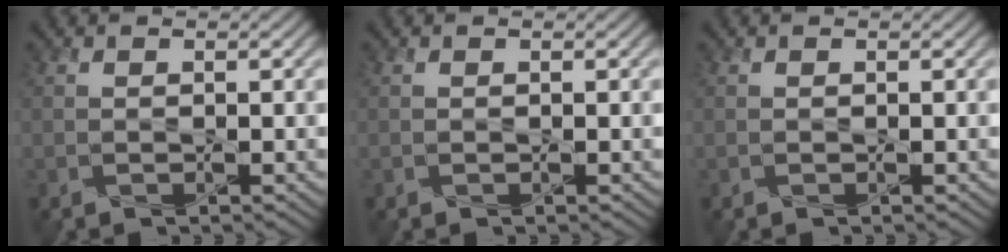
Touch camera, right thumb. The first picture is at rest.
{"total": 0.0}
{"total": 0.0}